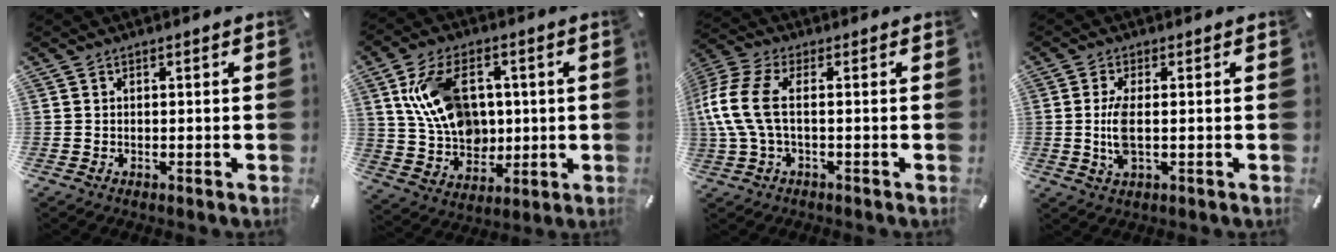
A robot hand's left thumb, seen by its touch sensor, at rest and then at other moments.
{"total": 15.2, "force": [3.1, 11.2, 9.8], "torque": [-0.206, 0.008, 0.060]}
{"total": 10.2, "force": [-0.2, 5.0, 8.9], "torque": [-0.198, -0.006, -0.001]}
{"total": 6.0, "force": [-0.1, 1.9, 5.7], "torque": [-0.130, -0.011, -0.008]}